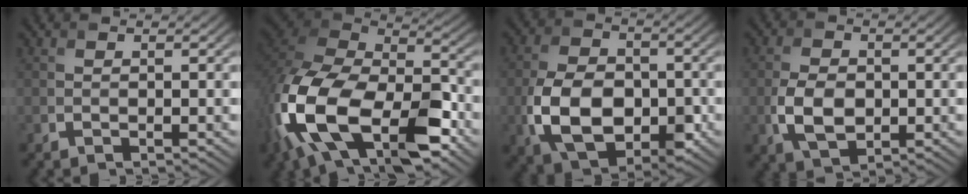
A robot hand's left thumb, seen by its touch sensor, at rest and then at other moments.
{"total": 20.4, "force": [-8.2, 11.3, 14.8], "torque": [-0.355, -0.052, -0.129]}
{"total": 11.0, "force": [-2.8, 7.1, 7.8], "torque": [-0.171, -0.014, -0.054]}
{"total": 5.4, "force": [-0.9, 3.6, 4.0], "torque": [-0.089, -0.009, -0.018]}